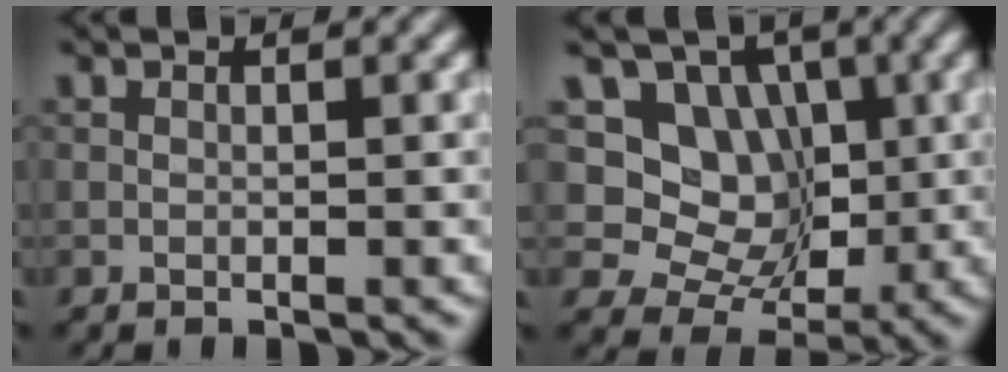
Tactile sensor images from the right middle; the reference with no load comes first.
{"total": 7.5, "force": [1.8, 6.5, 3.3], "torque": [-0.042, -0.002, 0.012]}